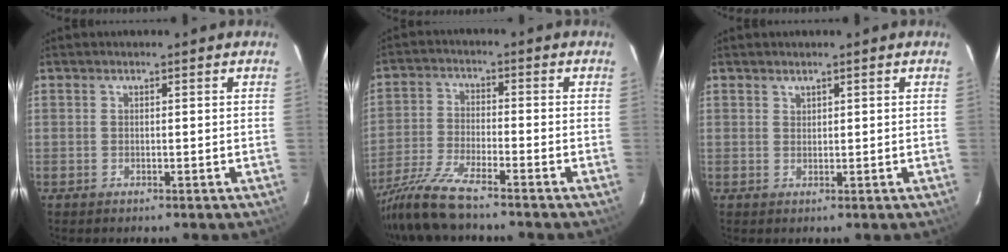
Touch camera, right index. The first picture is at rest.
{"total": 10.7, "force": [-9.2, 0.4, 5.4], "torque": [-0.124, -0.022, -0.178]}
{"total": 0.7, "force": [0.7, 0.2, 0.0], "torque": [0.000, 0.001, 0.015]}